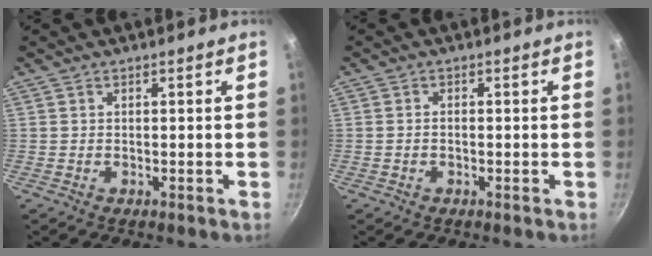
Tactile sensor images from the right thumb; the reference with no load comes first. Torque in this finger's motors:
{"motor_torque": [-0.75, 0.00, -0.23, -0.06, -0.04]}